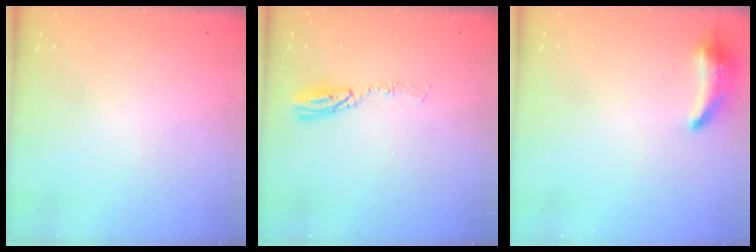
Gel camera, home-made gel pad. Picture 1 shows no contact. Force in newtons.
{"total": 5.0, "press": 5.0, "slide": 0.2}
{"total": 8.3, "press": 8.1, "slide": 1.8}